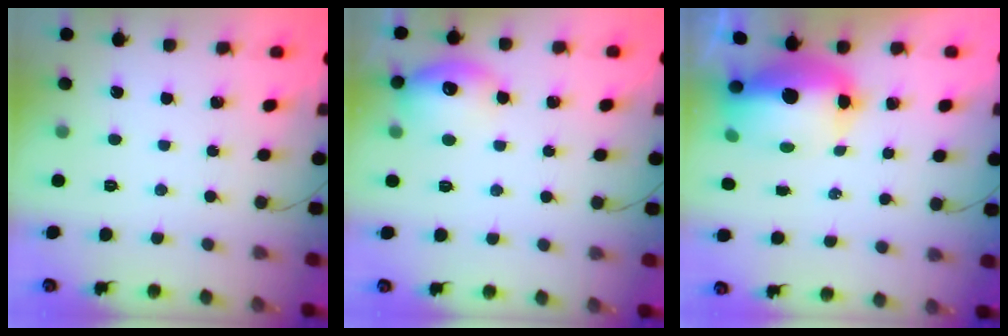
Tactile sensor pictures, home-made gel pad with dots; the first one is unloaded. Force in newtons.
{"total": 13.3, "press": 13.3, "slide": 0.9}
{"total": 13.7, "press": 13.3, "slide": 3.3}